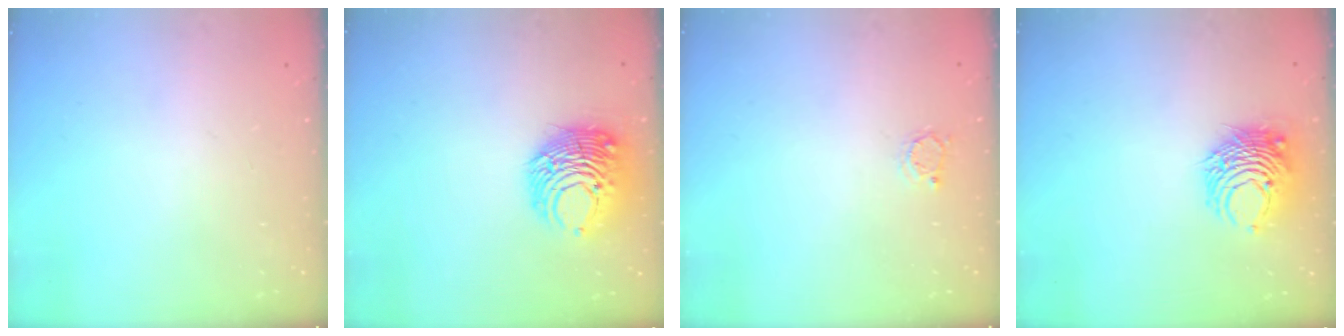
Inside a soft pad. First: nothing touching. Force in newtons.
{"total": 11.2, "press": 11.1, "slide": 0.6}
{"total": 2.2, "press": 2.1, "slide": 0.4}
{"total": 8.5, "press": 8.5, "slide": 0.4}